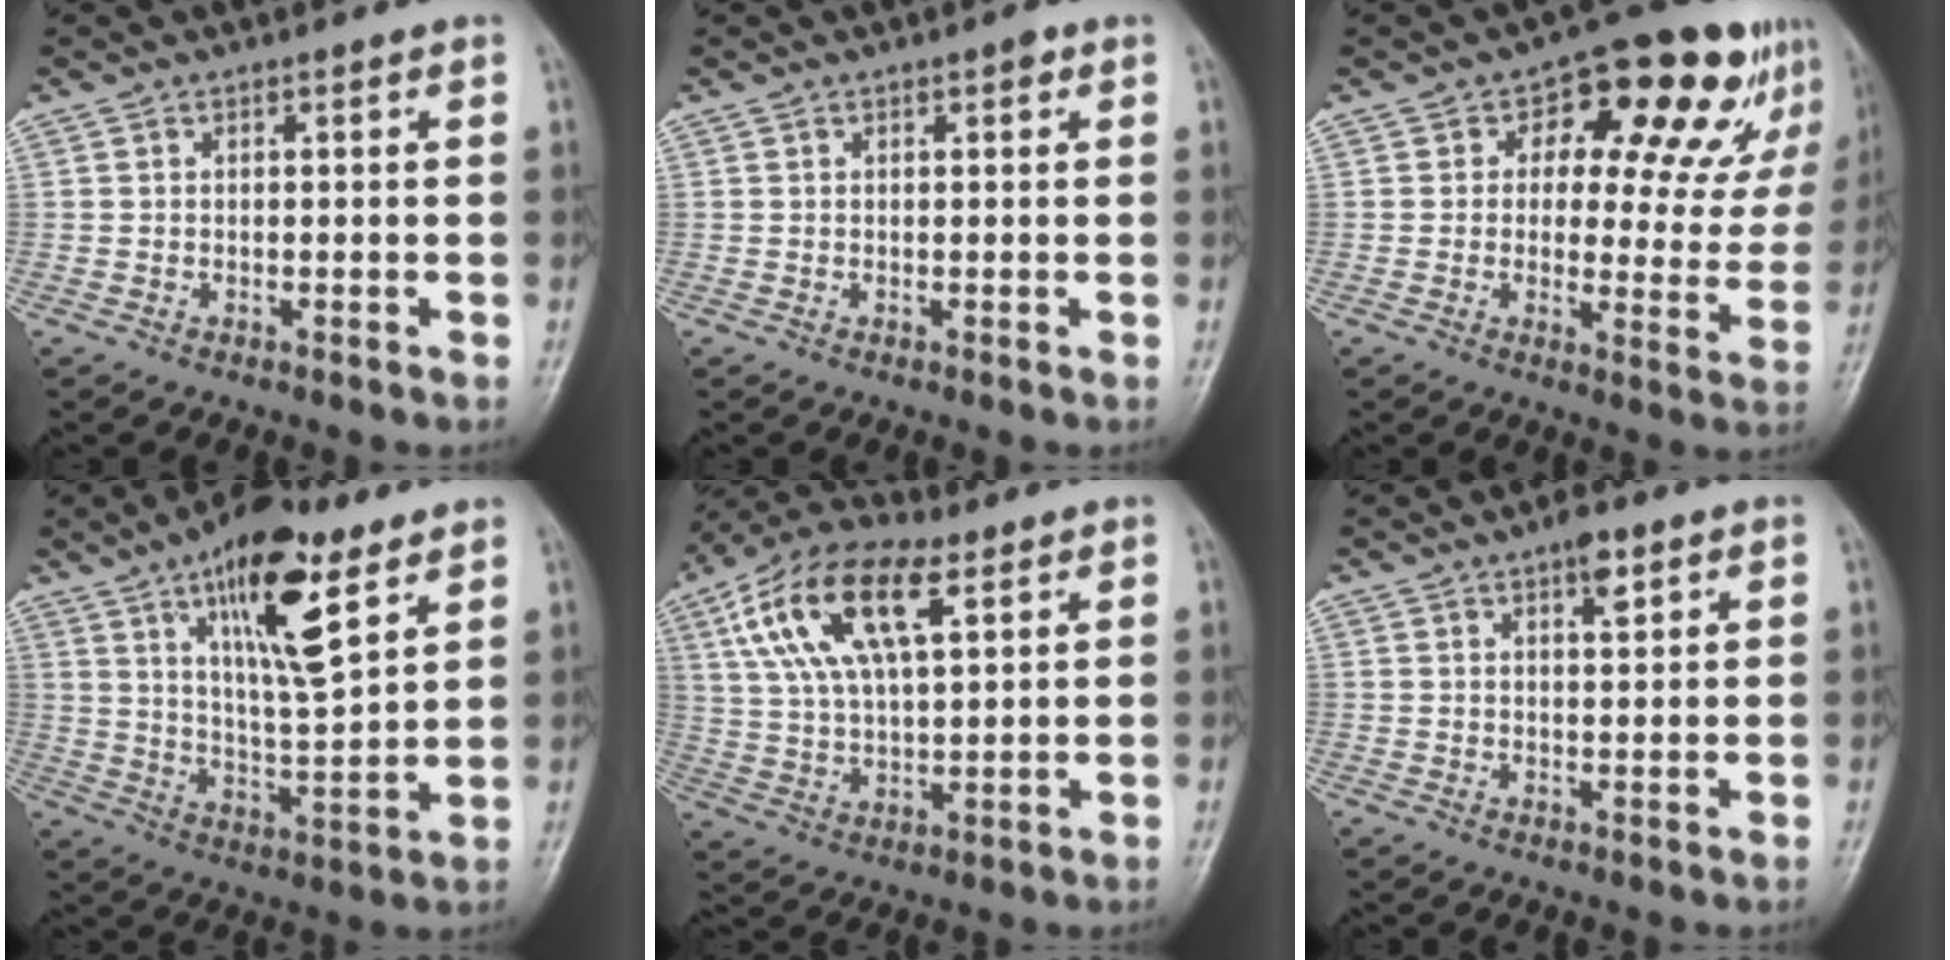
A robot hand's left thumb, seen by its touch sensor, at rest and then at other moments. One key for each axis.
{"total": 1.2, "fx": 0.6, "fy": 0.5, "fz": 0.8, "tx": -0.006, "ty": 0.001, "tz": 0.006}
{"total": 17.1, "fx": 8.6, "fy": 9.1, "fz": 11.6, "tx": -0.084, "ty": -0.013, "tz": 0.106}
{"total": 16.7, "fx": 8.8, "fy": 5.3, "fz": 13.2, "tx": -0.192, "ty": -0.043, "tz": 0.147}
{"total": 17.1, "fx": 7.2, "fy": 7.7, "fz": 13.4, "tx": -0.247, "ty": 0.004, "tz": 0.130}
{"total": 3.7, "fx": 2.2, "fy": 1.3, "fz": 2.7, "tx": -0.033, "ty": -0.007, "tz": 0.032}